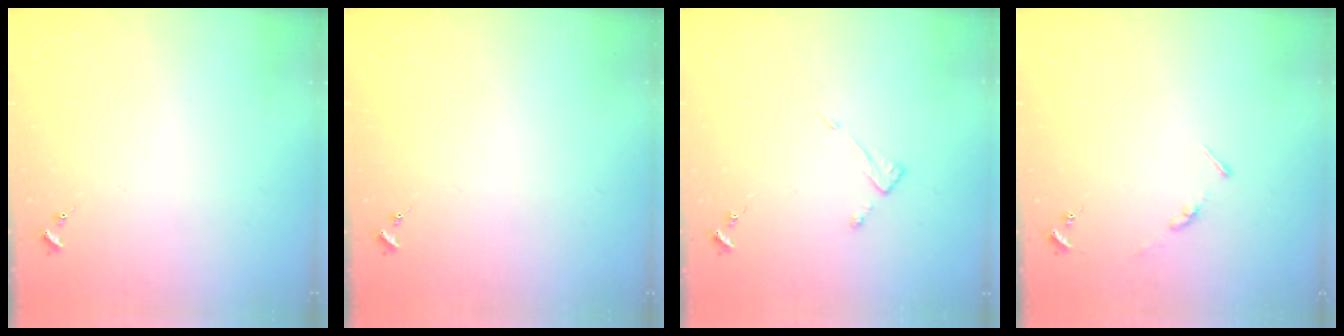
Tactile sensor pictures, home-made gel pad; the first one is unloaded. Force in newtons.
{"total": 0.0}
{"total": 3.8, "press": 3.7, "slide": 0.4}
{"total": 3.4, "press": 3.4, "slide": 0.3}